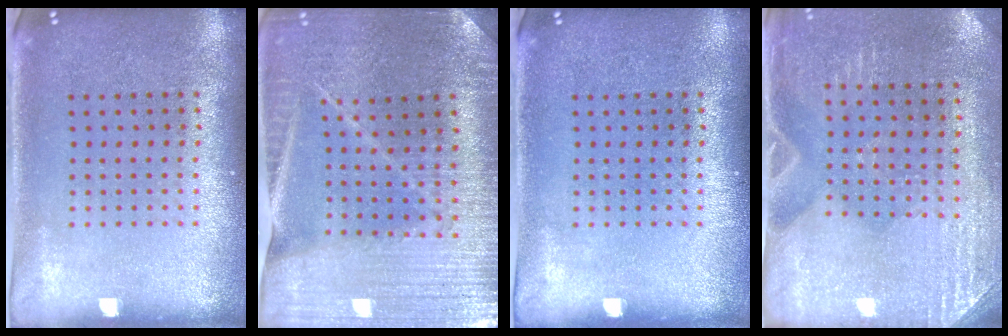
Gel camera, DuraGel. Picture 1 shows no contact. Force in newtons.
{"total": 3.0, "press": 3.0, "slide": 0.3}
{"total": 0.0}
{"total": 2.9, "press": 2.6, "slide": 1.1}